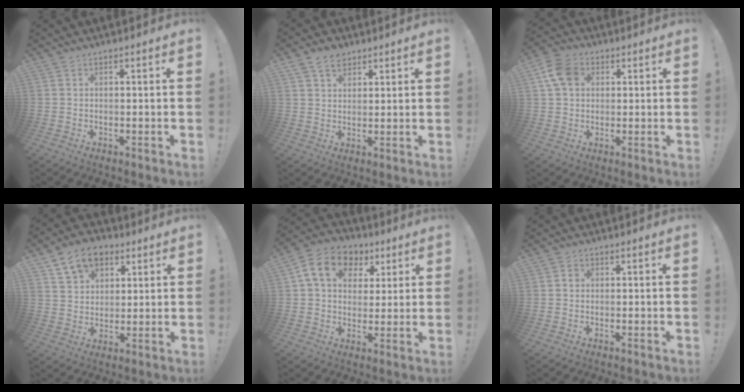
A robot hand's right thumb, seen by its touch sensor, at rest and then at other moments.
{"total": 6.4, "force": [4.1, 4.2, 2.5], "torque": [-0.037, -0.013, 0.077]}
{"total": 9.1, "force": [2.8, 6.8, 5.2], "torque": [-0.090, 0.004, 0.058]}
{"total": 11.1, "force": [6.1, 8.0, 4.8], "torque": [-0.075, -0.022, 0.118]}
{"total": 13.9, "force": [5.5, 10.4, 7.4], "torque": [-0.115, -0.008, 0.109]}
{"total": 1.3, "force": [-0.1, 1.1, 0.6], "torque": [-0.004, 0.003, -0.004]}